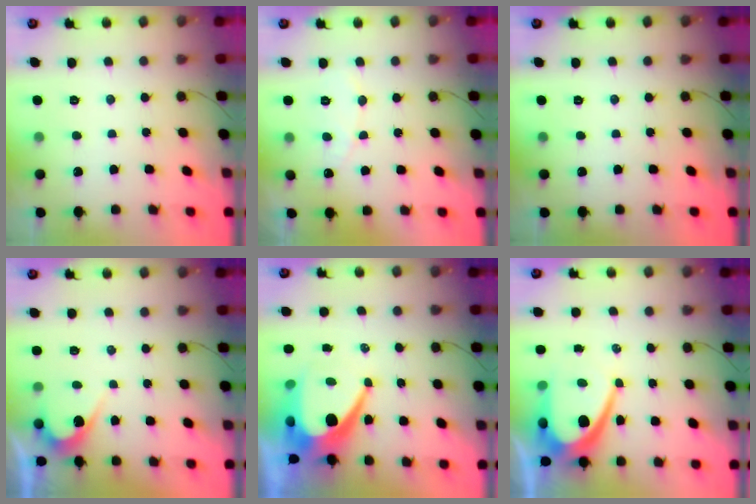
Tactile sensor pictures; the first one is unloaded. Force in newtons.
{"total": 5.2, "press": 5.2, "slide": 0.2}
{"total": 0.0}
{"total": 4.2, "press": 4.1, "slide": 0.3}
{"total": 14.6, "press": 14.6, "slide": 1.0}
{"total": 12.1, "press": 12.1, "slide": 1.1}